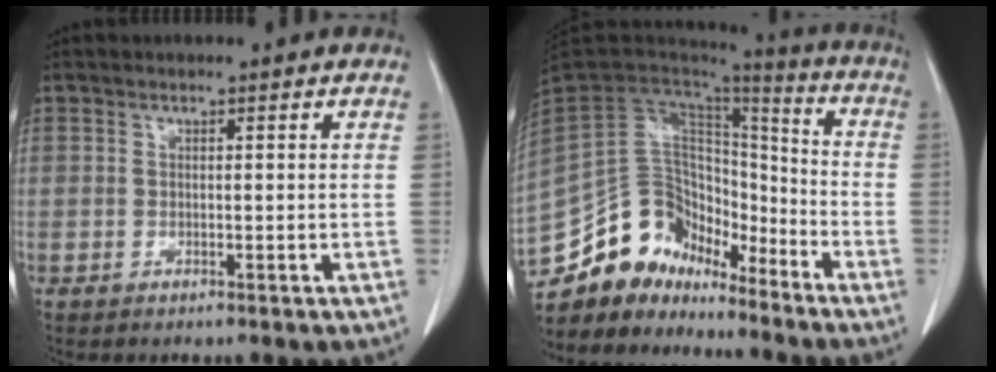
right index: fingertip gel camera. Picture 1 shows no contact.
{"total": 16.3, "force": [-13.2, 8.3, 4.9], "torque": [-0.085, 0.070, -0.233]}